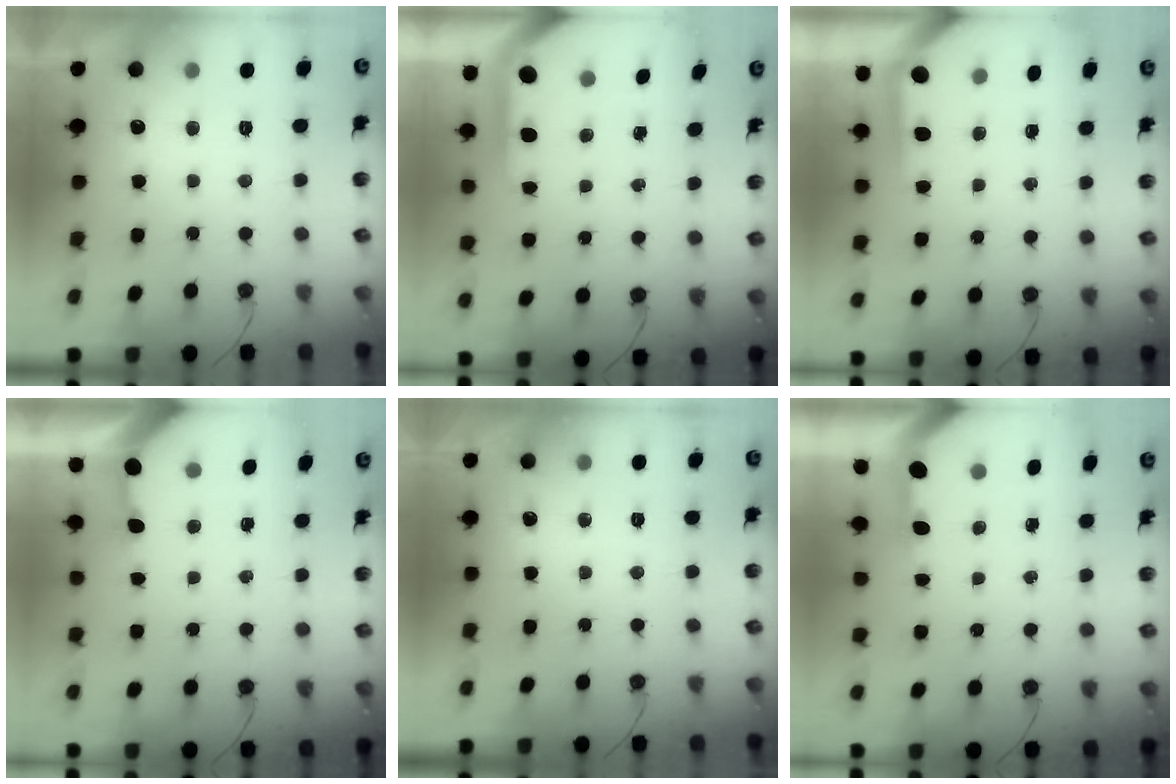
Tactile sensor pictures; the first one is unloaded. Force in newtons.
{"total": 6.0, "press": 5.9, "slide": 0.4}
{"total": 3.8, "press": 3.7, "slide": 0.4}
{"total": 3.3, "press": 3.3, "slide": 0.3}
{"total": 0.0}
{"total": 2.9, "press": 2.9, "slide": 0.2}